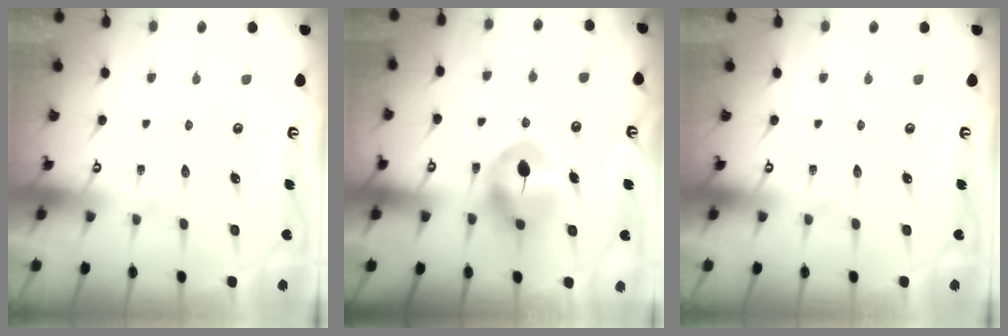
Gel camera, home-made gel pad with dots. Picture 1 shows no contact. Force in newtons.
{"total": 7.5, "press": 7.4, "slide": 0.4}
{"total": 0.0}